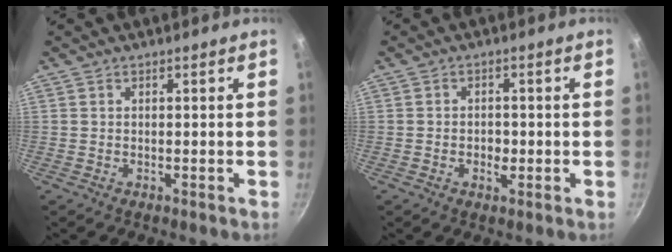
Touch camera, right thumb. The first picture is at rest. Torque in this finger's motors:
{"motor_torque": [-0.52, 0.15, -0.34, 0.11, 0.00]}